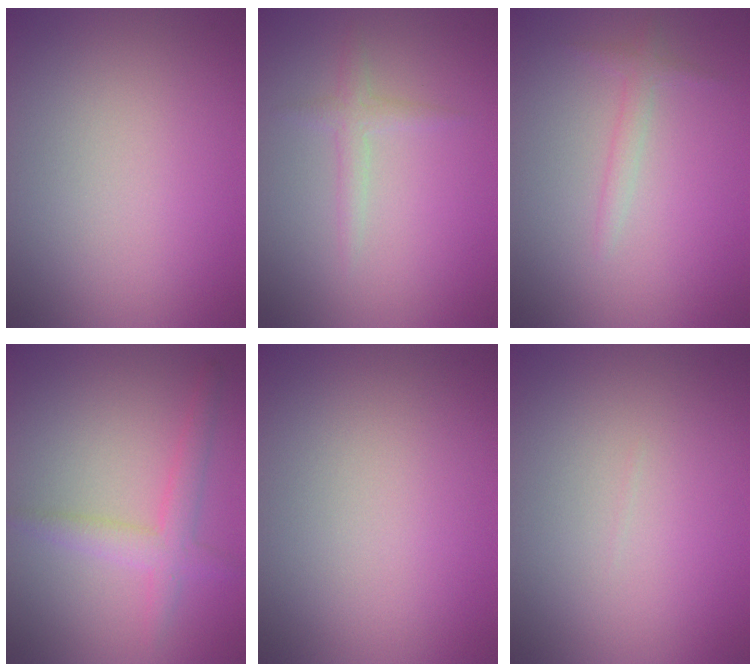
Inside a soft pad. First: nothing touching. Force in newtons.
{"total": 1.5, "press": 1.5, "slide": 0.1}
{"total": 1.3, "press": 1.3, "slide": 0.0}
{"total": 2.8, "press": 2.8, "slide": 0.2}
{"total": 0.0}
{"total": 0.0}